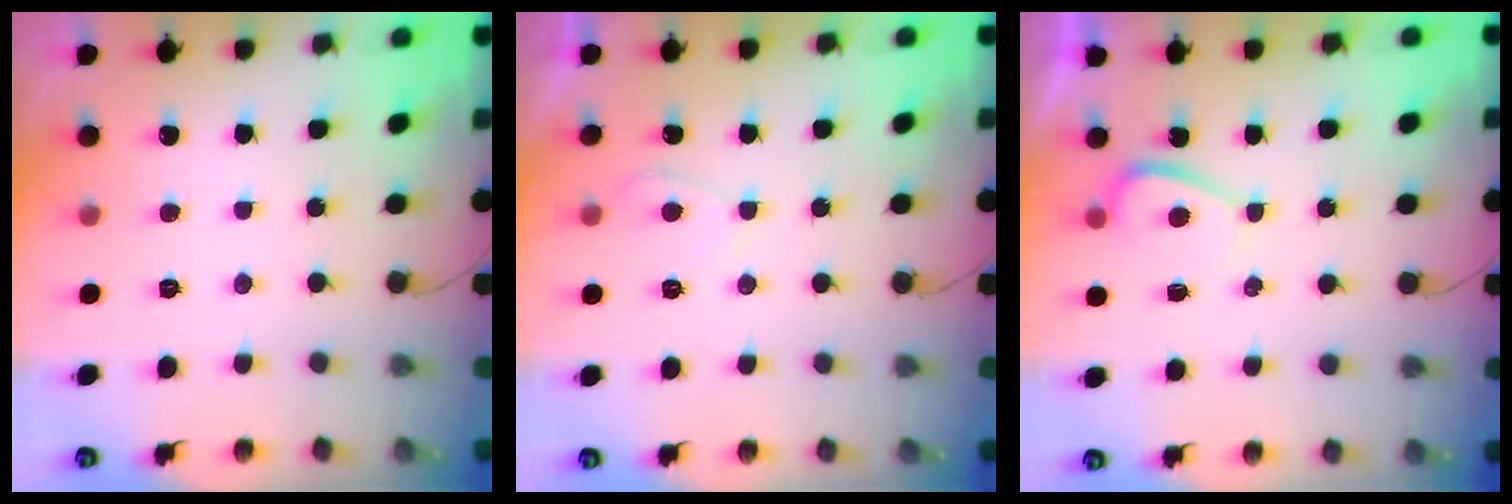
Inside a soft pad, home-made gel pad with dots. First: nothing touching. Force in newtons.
{"total": 1.3, "press": 1.2, "slide": 0.6}
{"total": 0.7, "press": 0.5, "slide": 0.5}